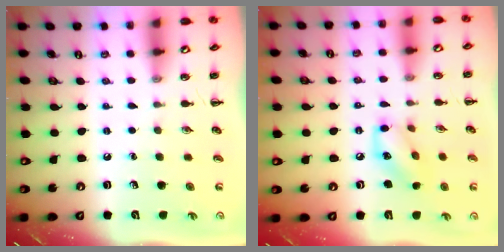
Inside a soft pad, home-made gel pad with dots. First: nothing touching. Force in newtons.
{"total": 9.9, "press": 9.9, "slide": 0.3}